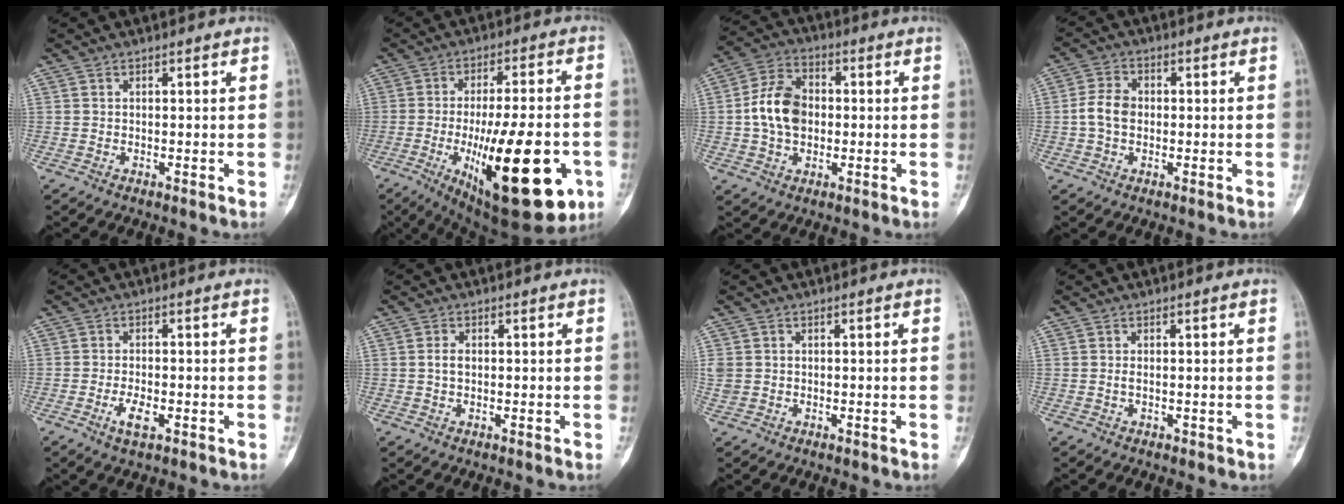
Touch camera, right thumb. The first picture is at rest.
{"total": 25.9, "force": [-7.9, 8.6, 23.1], "torque": [-0.326, -0.002, -0.096]}
{"total": 10.5, "force": [-0.2, 7.5, 7.3], "torque": [-0.119, 0.020, -0.010]}
{"total": 5.3, "force": [-0.4, 3.9, 3.6], "torque": [-0.067, 0.014, -0.013]}
{"total": 3.7, "force": [-1.5, 1.7, 3.0], "torque": [-0.059, 0.003, -0.027]}
{"total": 1.9, "force": [0.1, 1.2, 1.5], "torque": [-0.029, 0.003, 0.002]}
{"total": 3.0, "force": [0.1, 2.6, 1.5], "torque": [-0.037, 0.010, 0.009]}
{"total": 0.8, "force": [-0.1, 0.6, 0.6], "torque": [-0.013, 0.001, -0.002]}